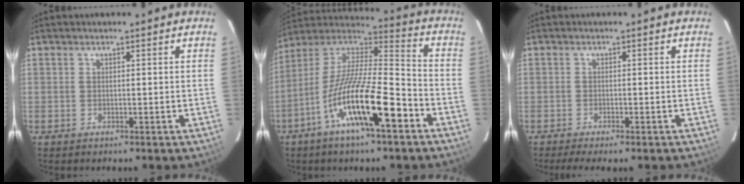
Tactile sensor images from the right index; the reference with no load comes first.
{"total": 19.4, "force": [-9.5, 4.2, 16.3], "torque": [-0.291, -0.027, -0.179]}
{"total": 3.8, "force": [-3.2, 0.0, 2.1], "torque": [-0.047, -0.014, -0.053]}